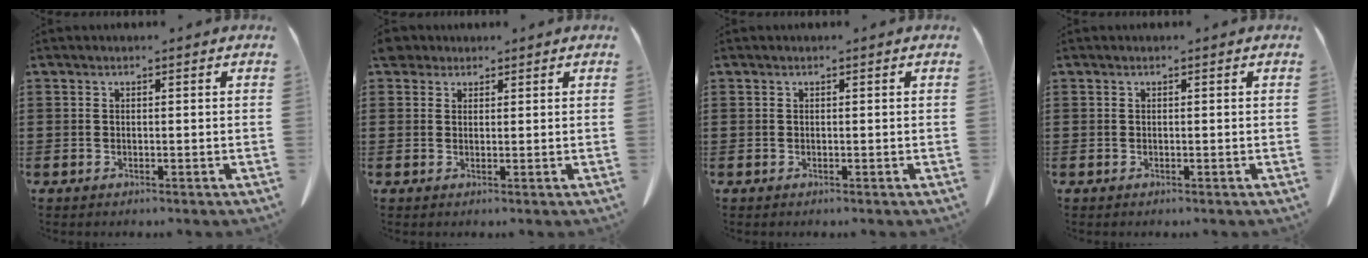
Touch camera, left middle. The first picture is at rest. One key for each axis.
{"total": 2.7, "fx": 2.1, "fy": 1.5, "fz": 0.7, "tx": -0.023, "ty": 0.010, "tz": 0.041}
{"total": 0.0}
{"total": 0.0}